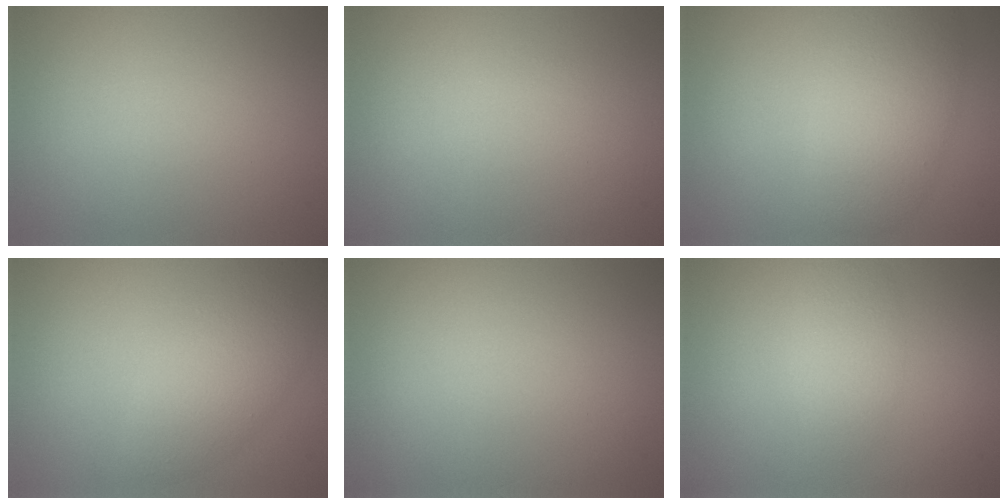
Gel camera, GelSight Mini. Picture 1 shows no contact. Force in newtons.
{"total": 0.0}
{"total": 5.0, "press": 5.0, "slide": 0.1}
{"total": 4.2, "press": 4.2, "slide": 0.1}
{"total": 0.0}
{"total": 1.2, "press": 1.2, "slide": 0.2}